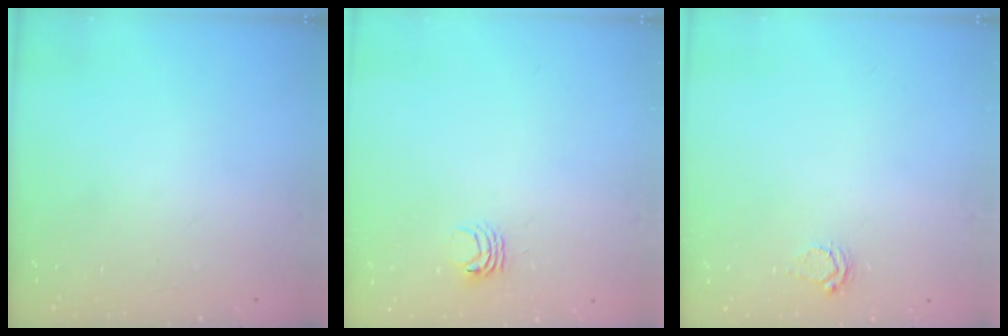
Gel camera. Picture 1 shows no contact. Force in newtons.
{"total": 3.3, "press": 3.3, "slide": 0.3}
{"total": 2.6, "press": 2.6, "slide": 0.3}